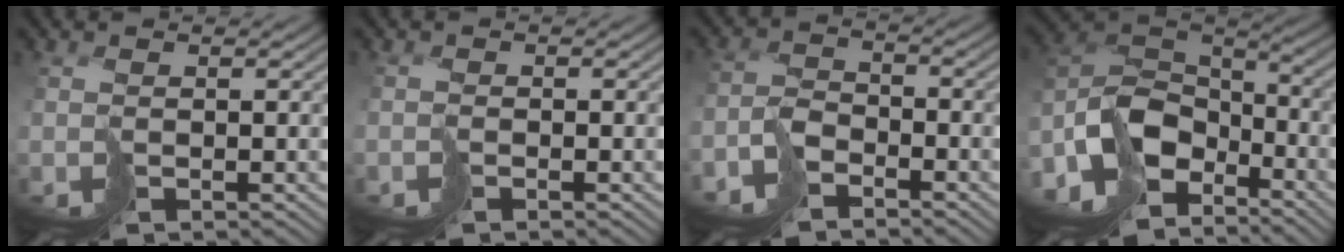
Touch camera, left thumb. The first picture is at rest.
{"total": 0.8, "force": [-0.8, 0.2, -0.1], "torque": [0.012, 0.005, -0.017]}
{"total": 4.7, "force": [-4.3, 1.3, 1.4], "torque": [-0.016, 0.008, -0.097]}
{"total": 13.7, "force": [-7.1, 8.1, 8.5], "torque": [-0.211, -0.021, -0.138]}